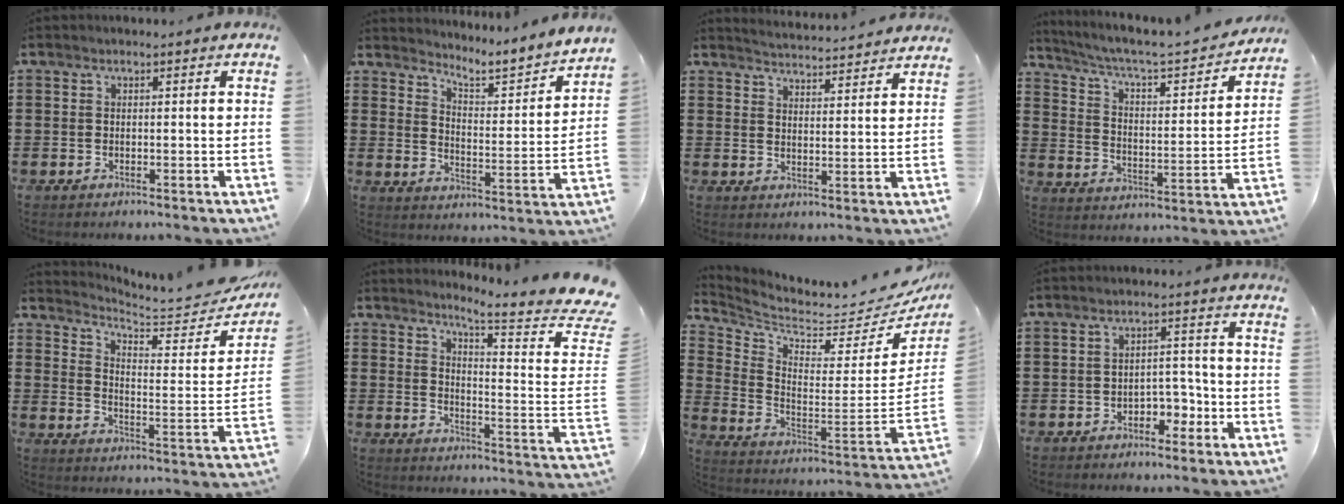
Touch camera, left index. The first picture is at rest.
{"total": 3.1, "force": [2.9, -0.2, 0.8], "torque": [-0.032, -0.039, 0.035]}
{"total": 3.8, "force": [3.7, -0.7, 0.0], "torque": [-0.014, -0.027, 0.065]}
{"total": 4.1, "force": [3.4, 0.6, 2.1], "torque": [-0.062, -0.034, 0.046]}
{"total": 4.4, "force": [4.2, 0.4, 1.4], "torque": [-0.046, -0.039, 0.064]}
{"total": 5.8, "force": [4.8, -0.9, 3.1], "torque": [-0.068, -0.047, 0.071]}
{"total": 4.2, "force": [3.8, 1.2, 1.4], "torque": [-0.057, -0.056, 0.057]}
{"total": 3.7, "force": [-2.5, 2.1, 1.7], "torque": [-0.034, 0.009, -0.052]}